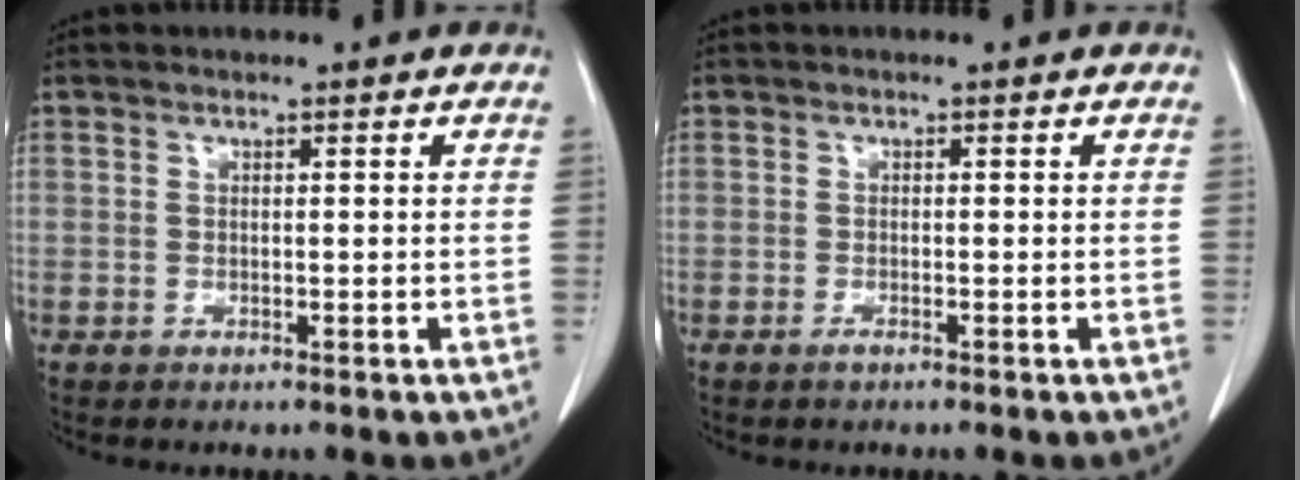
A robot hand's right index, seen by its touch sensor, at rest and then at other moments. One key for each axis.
{"total": 0.7, "fx": -0.5, "fy": 0.0, "fz": 0.5, "tx": -0.014, "ty": -0.002, "tz": -0.006}